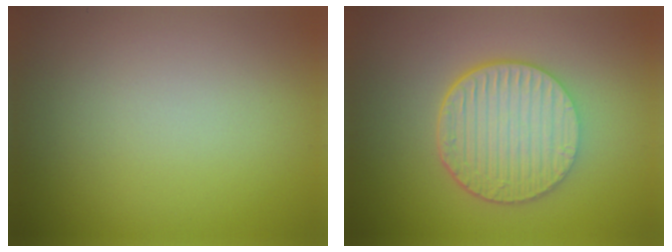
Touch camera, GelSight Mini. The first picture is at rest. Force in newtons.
{"total": 6.6, "press": 4.8, "slide": 4.5}